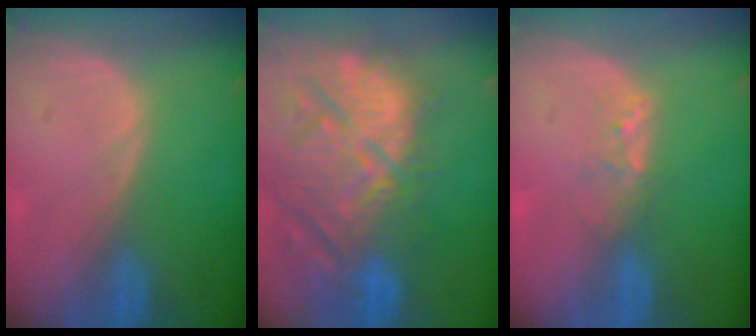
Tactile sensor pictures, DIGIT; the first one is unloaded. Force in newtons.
{"total": 14.9, "press": 12.9, "slide": 7.4}
{"total": 2.0, "press": 1.9, "slide": 0.4}